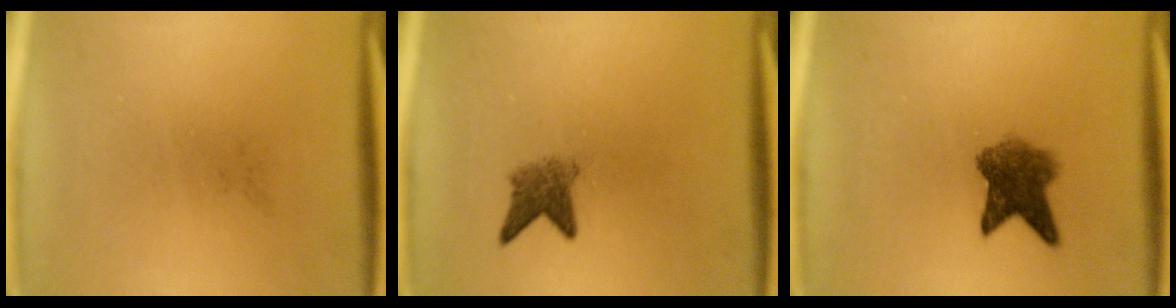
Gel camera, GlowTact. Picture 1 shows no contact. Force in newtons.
{"total": 3.1}
{"total": 5.7}